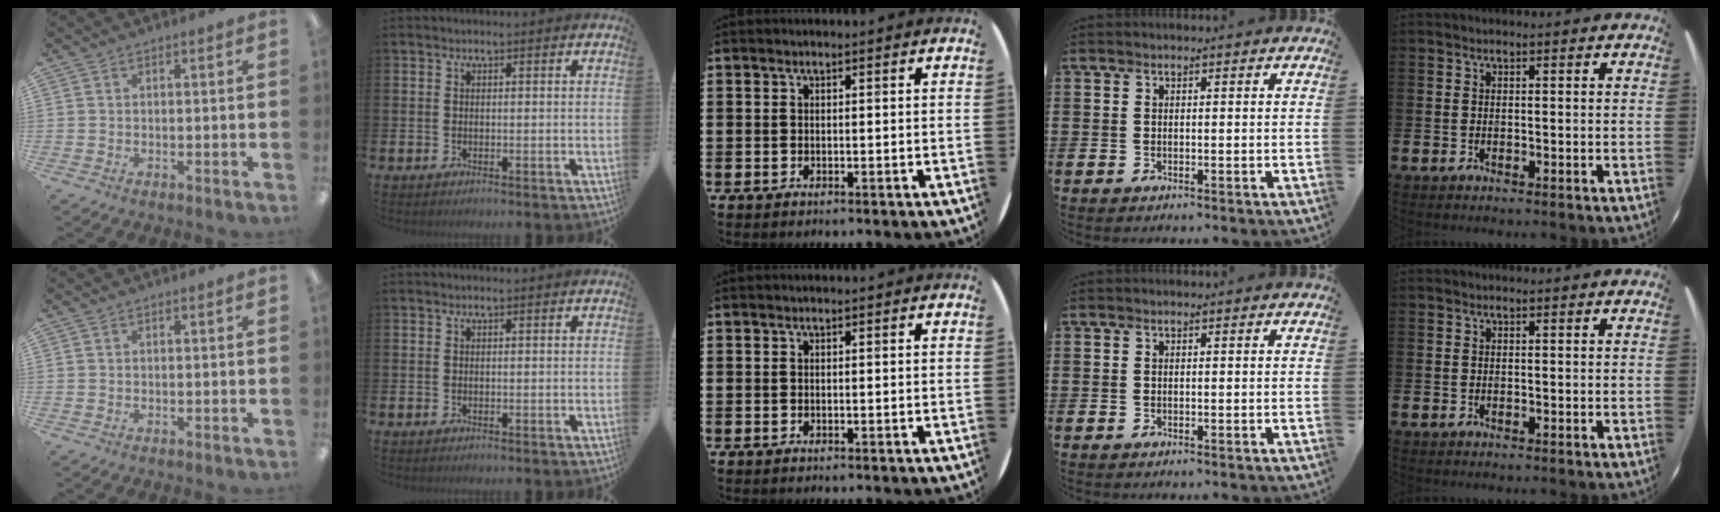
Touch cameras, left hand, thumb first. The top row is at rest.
{}